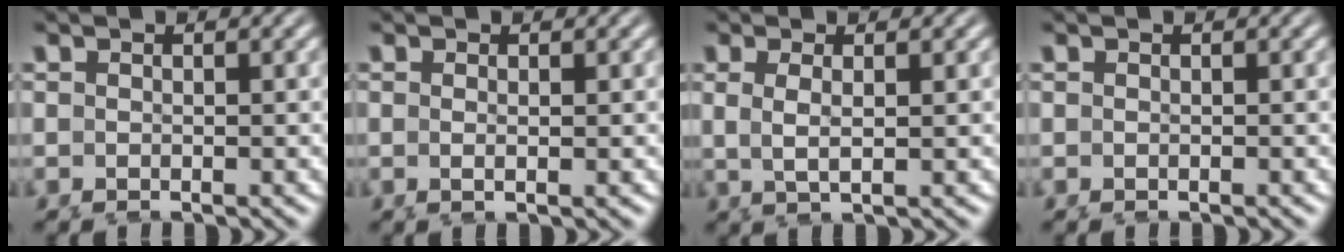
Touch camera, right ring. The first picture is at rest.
{"total": 1.1, "force": [0.1, -0.5, 0.9], "torque": [-0.023, -0.006, 0.006]}
{"total": 2.1, "force": [1.3, 0.0, 1.7], "torque": [-0.032, -0.001, 0.026]}
{"total": 0.0}